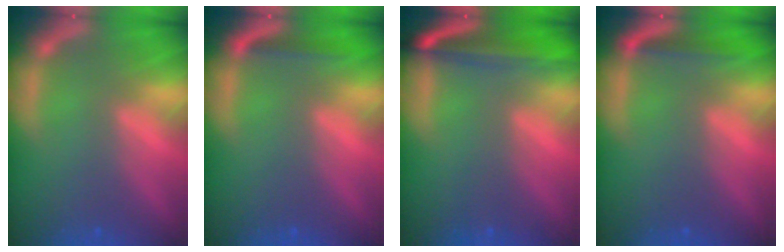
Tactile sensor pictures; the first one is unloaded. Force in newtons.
{"total": 1.9}
{"total": 7.1}
{"total": 2.5}